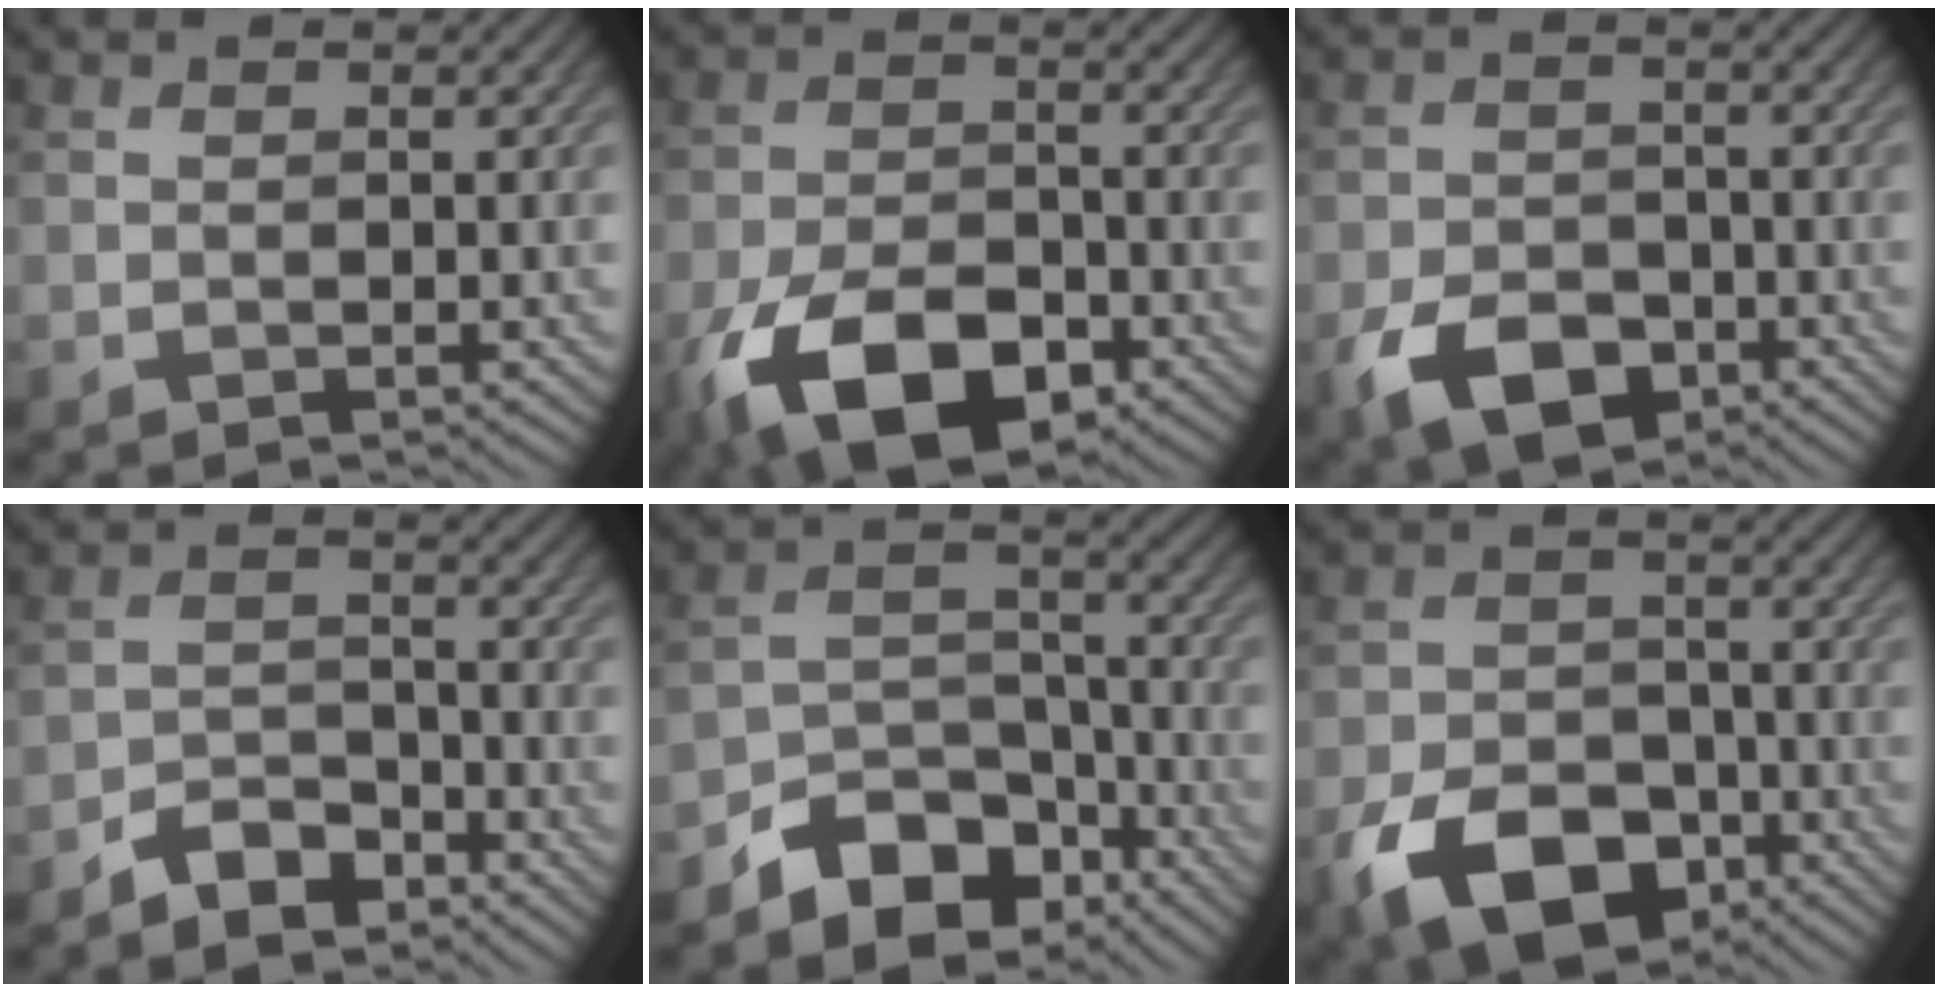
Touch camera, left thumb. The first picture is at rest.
{"total": 12.2, "force": [-6.5, 6.3, 8.1], "torque": [-0.174, -0.022, -0.117]}
{"total": 6.9, "force": [-3.6, 4.3, 4.0], "torque": [-0.082, -0.007, -0.068]}
{"total": 4.2, "force": [-3.4, 2.0, 1.6], "torque": [-0.032, 0.005, -0.074]}
{"total": 9.3, "force": [-6.8, 5.1, 3.9], "torque": [-0.063, -0.005, -0.128]}
{"total": 10.7, "force": [-5.6, 6.7, 6.2], "torque": [-0.128, -0.020, -0.103]}